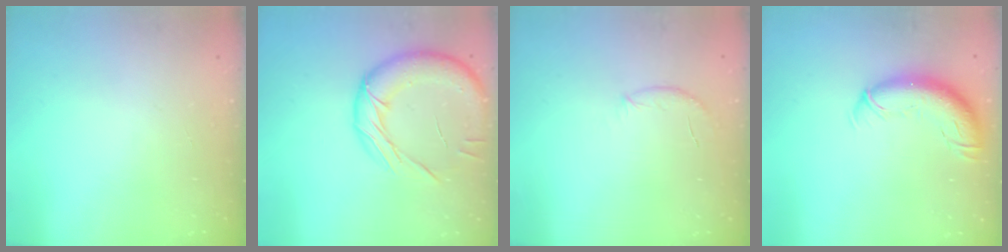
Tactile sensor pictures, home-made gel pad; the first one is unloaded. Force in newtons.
{"total": 15.2, "press": 15.1, "slide": 1.7}
{"total": 6.9, "press": 6.7, "slide": 1.8}
{"total": 12.1, "press": 11.7, "slide": 3.1}